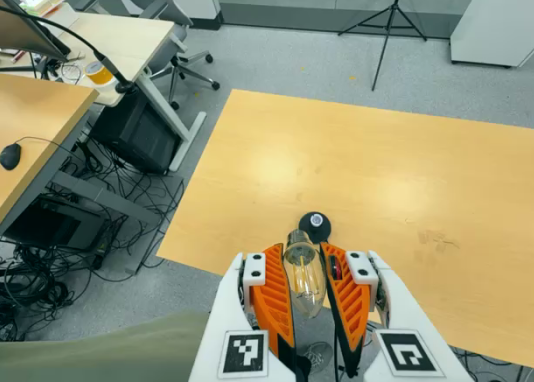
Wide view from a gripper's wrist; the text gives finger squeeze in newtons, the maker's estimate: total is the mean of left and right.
{"total": 19.7, "left": 21.2, "right": 18.3}